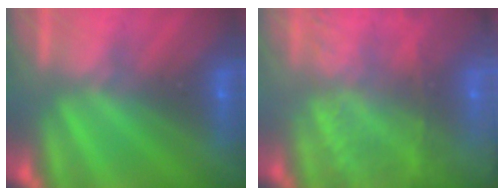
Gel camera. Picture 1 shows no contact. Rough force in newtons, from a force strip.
{"total": 7.4}